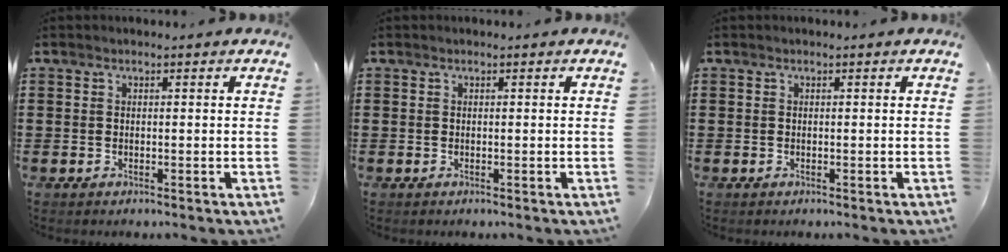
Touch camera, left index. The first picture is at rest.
{"total": 0.0}
{"total": 0.0}